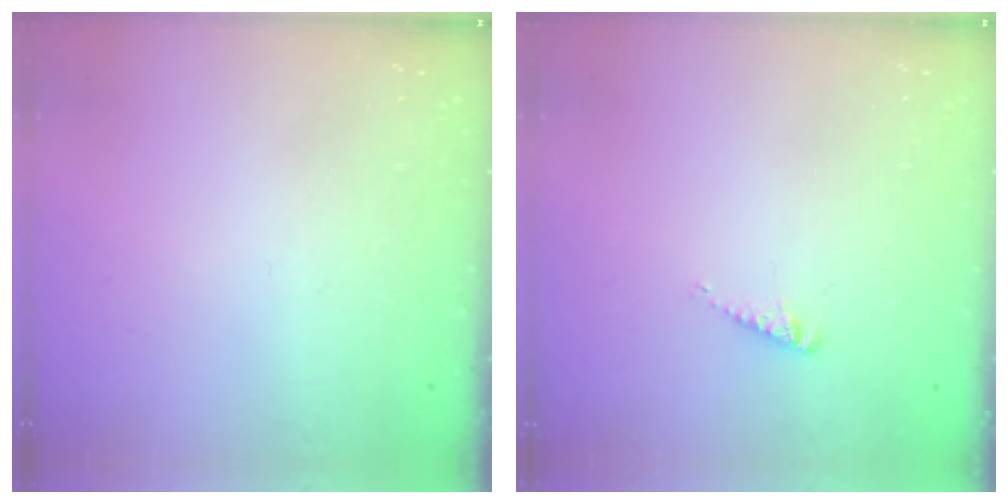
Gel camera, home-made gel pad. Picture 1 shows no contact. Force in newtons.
{"total": 2.8, "press": 2.8, "slide": 0.3}